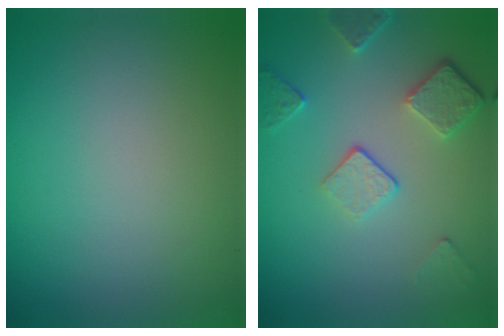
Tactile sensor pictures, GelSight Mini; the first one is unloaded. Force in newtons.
{"total": 3.7, "press": 2.9, "slide": 2.3}